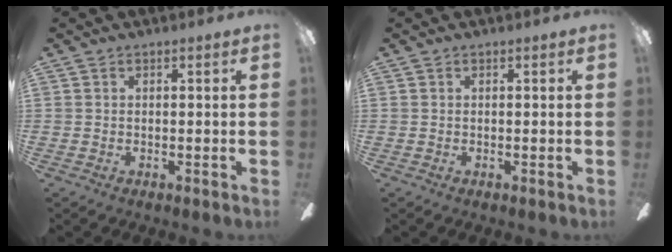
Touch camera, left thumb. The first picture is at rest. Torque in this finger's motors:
{"motor_torque": [-0.01, 0.01, 0.00, 0.03, 0.00]}